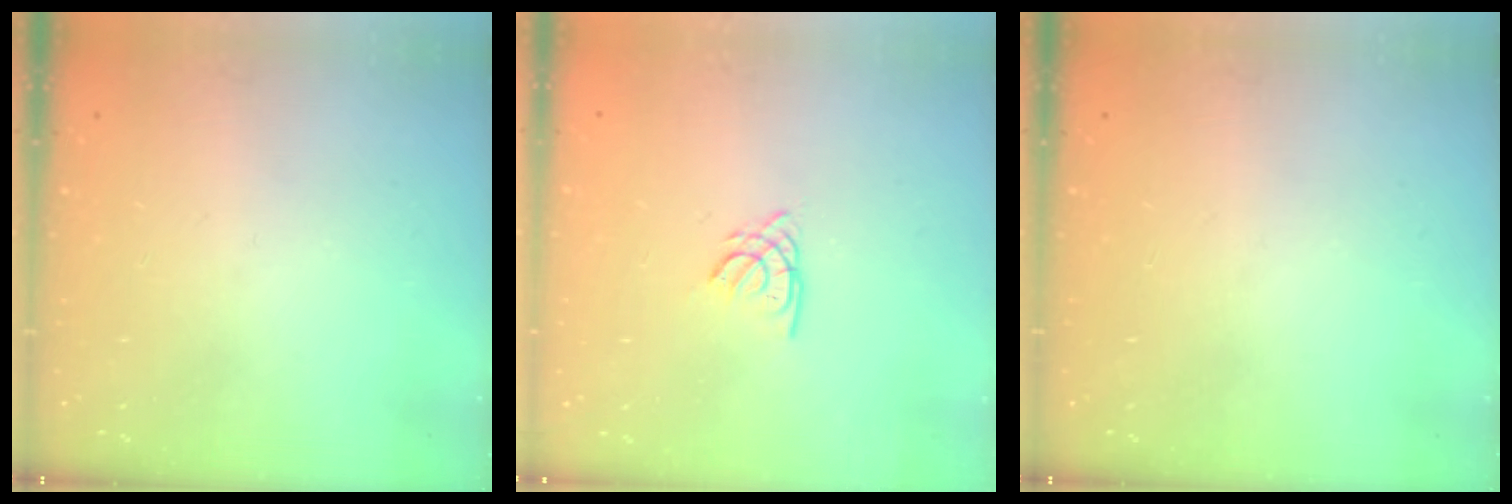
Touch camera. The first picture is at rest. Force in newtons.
{"total": 1.8, "press": 1.8, "slide": 0.3}
{"total": 0.0}